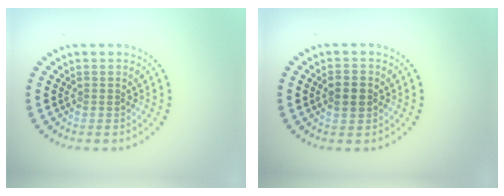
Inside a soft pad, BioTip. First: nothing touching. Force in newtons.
{"total": 2.5, "press": 2.5, "slide": 0.2}